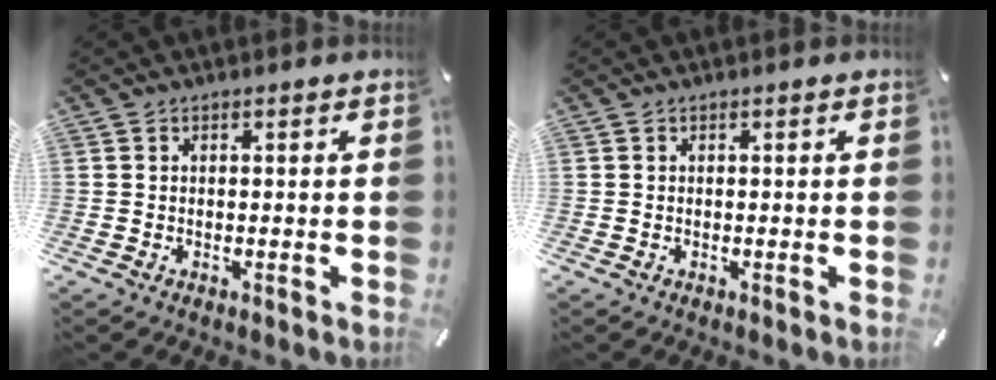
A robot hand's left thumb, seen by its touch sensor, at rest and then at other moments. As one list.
[{"total": 0.0}]